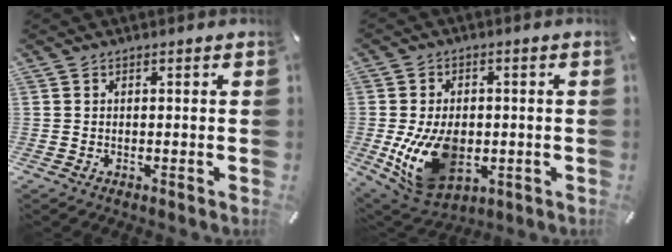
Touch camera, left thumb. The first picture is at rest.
{"total": 14.7, "force": [-2.4, 10.2, 10.3], "torque": [-0.201, -0.002, -0.038]}